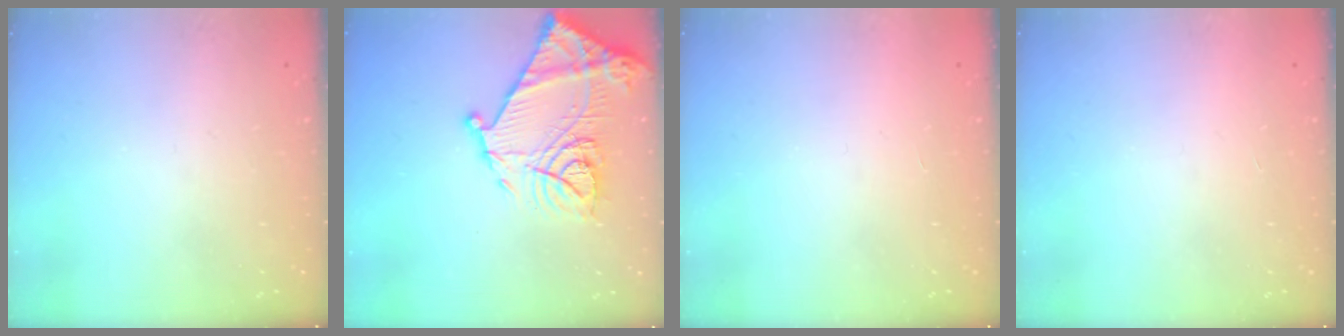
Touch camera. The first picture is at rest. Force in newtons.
{"total": 20.6, "press": 20.5, "slide": 1.8}
{"total": 1.7, "press": 1.7, "slide": 0.1}
{"total": 1.6, "press": 1.6, "slide": 0.1}